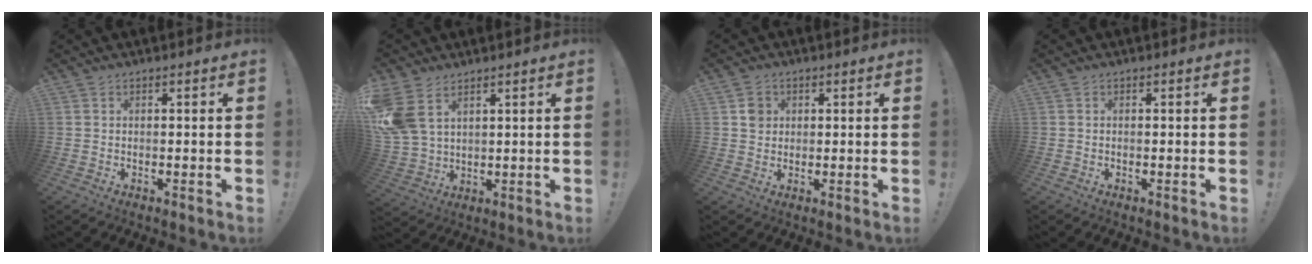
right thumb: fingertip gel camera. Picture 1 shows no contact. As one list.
[{"total": 10.4, "force": [5.2, 6.7, 6.1], "torque": [-0.134, -0.018, 0.107]}, {"total": 3.5, "force": [0.9, 3.2, 1.0], "torque": [0.000, -0.004, 0.014]}, {"total": 0.0}]